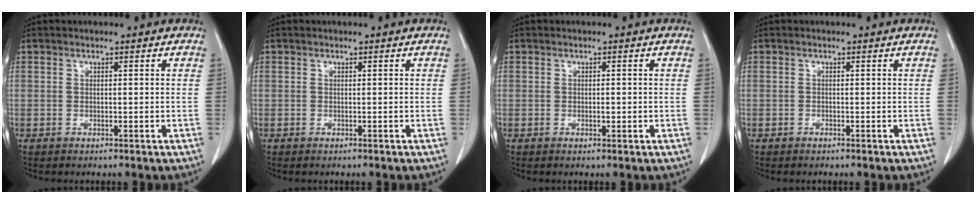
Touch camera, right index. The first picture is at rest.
{"total": 0.0}
{"total": 0.9, "force": [0.0, 0.4, 0.8], "torque": [-0.010, 0.001, 0.002]}
{"total": 0.0}